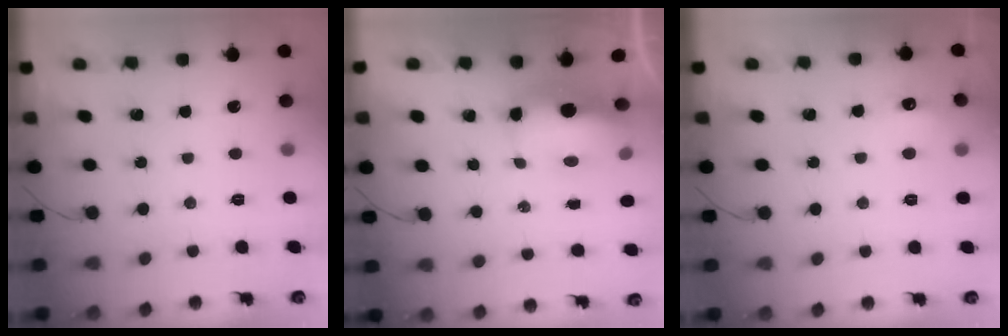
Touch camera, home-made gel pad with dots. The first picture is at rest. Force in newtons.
{"total": 10.1, "press": 9.8, "slide": 2.2}
{"total": 6.2, "press": 5.9, "slide": 2.0}